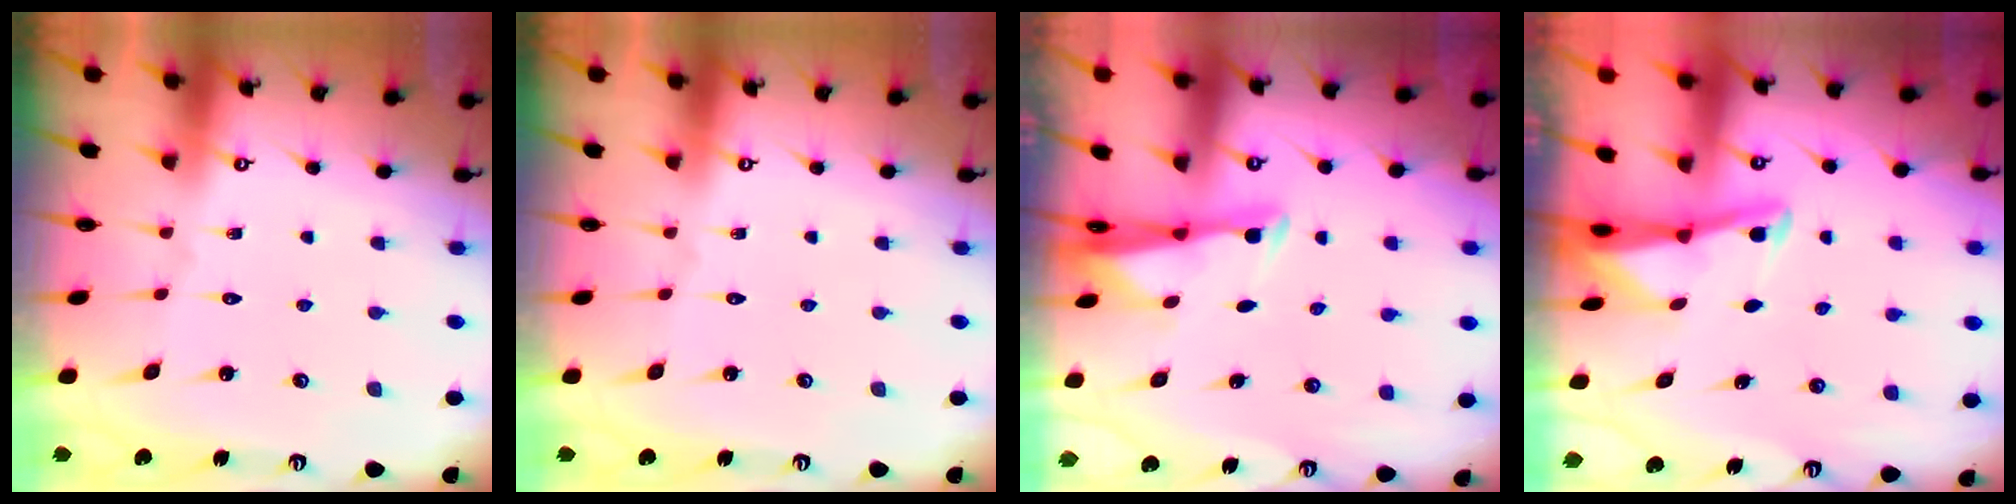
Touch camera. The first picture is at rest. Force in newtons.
{"total": 0.0}
{"total": 2.7, "press": 2.6, "slide": 0.8}
{"total": 2.9, "press": 2.9, "slide": 0.3}